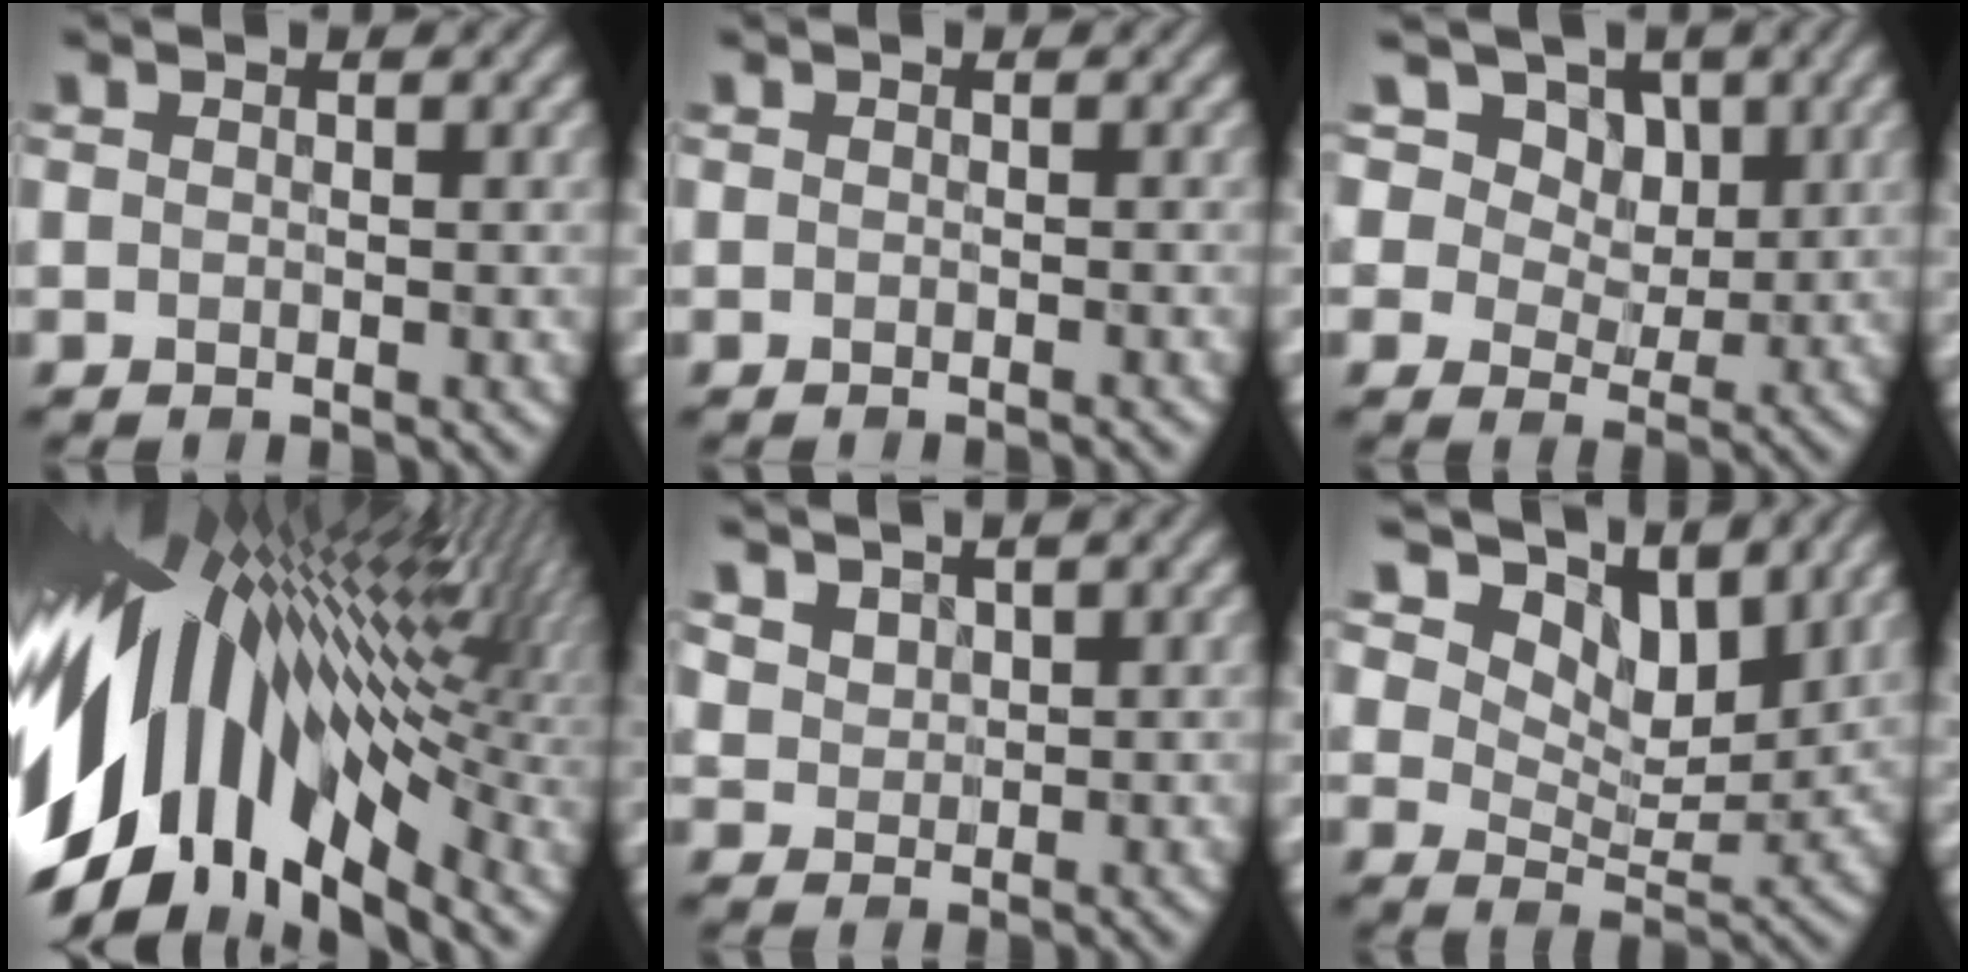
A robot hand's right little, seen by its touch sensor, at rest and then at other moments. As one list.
[{"total": 0.8, "force": [-0.6, 0.2, 0.5], "torque": [-0.001, -0.002, -0.013]}, {"total": 15.0, "force": [8.2, 10.3, 7.3], "torque": [-0.153, 0.044, 0.122]}, {"total": 17.7, "force": [1.3, 9.6, 14.8], "torque": [-0.256, 0.002, 0.014]}, {"total": 2.6, "force": [2.0, 1.2, 1.1], "torque": [-0.025, 0.007, 0.045]}, {"total": 8.5, "force": [6.3, 4.0, 4.0], "torque": [-0.068, -0.024, 0.105]}]